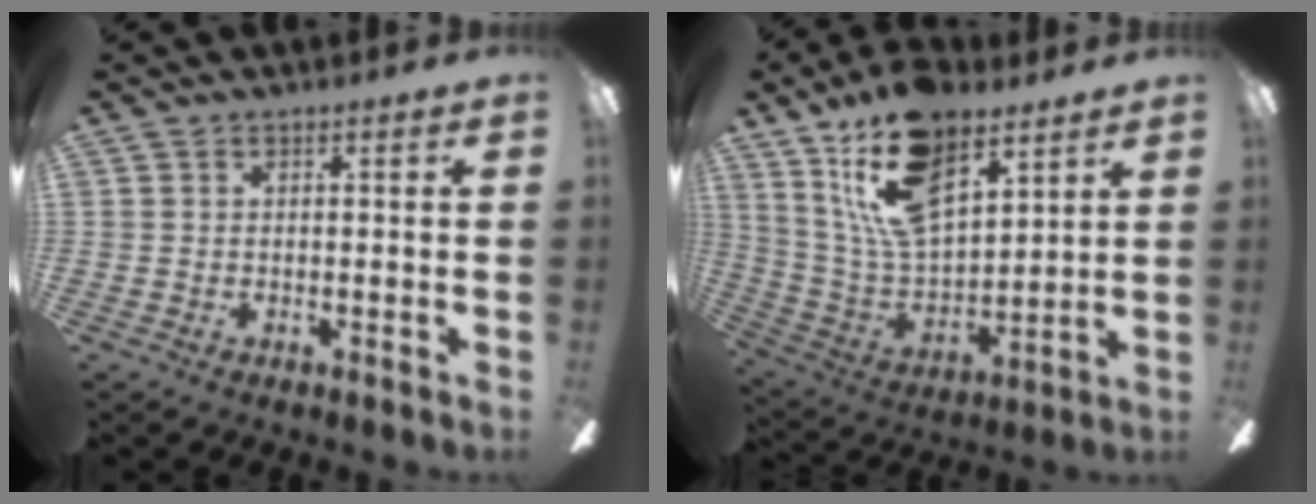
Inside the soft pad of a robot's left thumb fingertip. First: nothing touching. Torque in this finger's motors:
{"motor_torque": [0.41, 0.51, 1.29, -1.48, 0.18]}